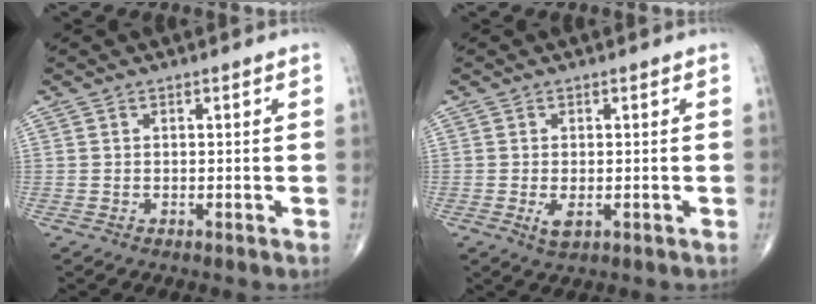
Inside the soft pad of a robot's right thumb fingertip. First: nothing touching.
{"total": 2.7, "force": [-0.7, 1.3, 2.3], "torque": [-0.045, -0.006, -0.011]}